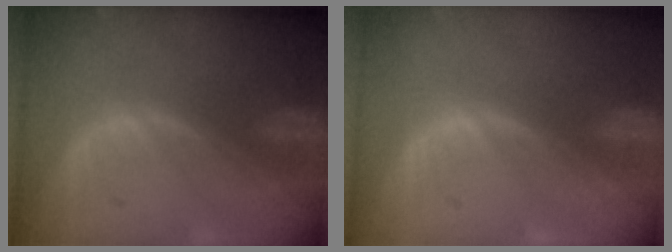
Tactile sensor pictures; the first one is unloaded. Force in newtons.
{"total": 0.0}